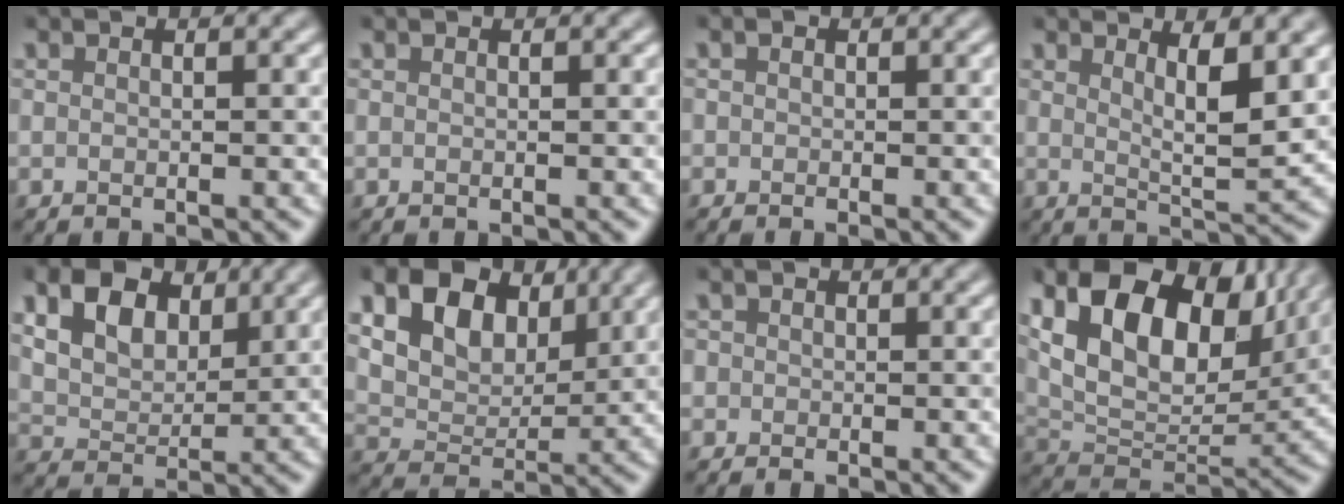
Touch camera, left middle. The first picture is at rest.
{"total": 0.0}
{"total": 0.6, "force": [-0.2, 0.6, 0.1], "torque": [0.003, -0.004, -0.005]}
{"total": 3.9, "force": [1.7, 1.0, 3.4], "torque": [-0.052, -0.013, 0.030]}
{"total": 6.5, "force": [3.1, 4.1, 3.9], "torque": [-0.085, 0.007, 0.047]}
{"total": 11.8, "force": [5.9, 7.7, 6.7], "torque": [-0.125, 0.023, 0.098]}
{"total": 1.0, "force": [-0.1, 1.0, 0.1], "torque": [0.009, -0.004, -0.010]}
{"total": 14.0, "force": [6.1, 8.3, 9.4], "torque": [-0.175, 0.012, 0.112]}